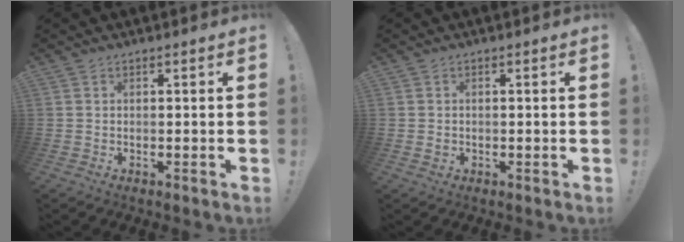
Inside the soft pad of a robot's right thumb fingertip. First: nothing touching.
{"total": 1.2, "force": [-0.3, 1.1, 0.5], "torque": [-0.004, 0.002, -0.005]}